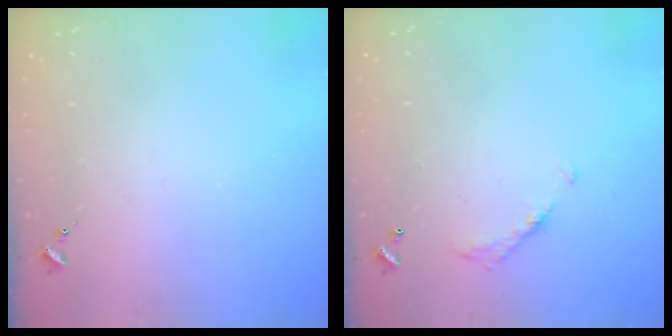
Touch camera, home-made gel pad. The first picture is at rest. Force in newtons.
{"total": 7.9, "press": 7.9, "slide": 0.3}